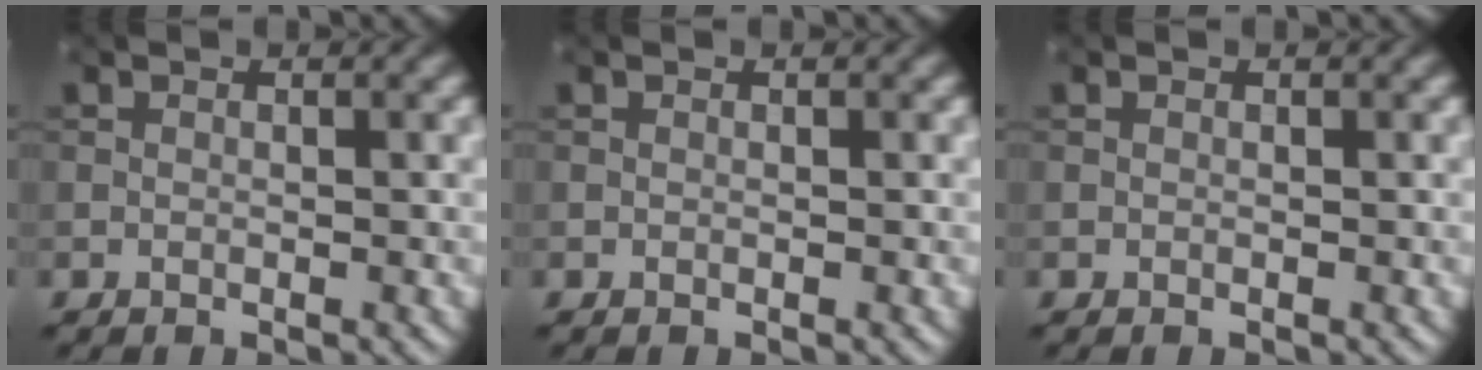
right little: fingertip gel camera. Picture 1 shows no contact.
{"total": 0.0}
{"total": 0.0}